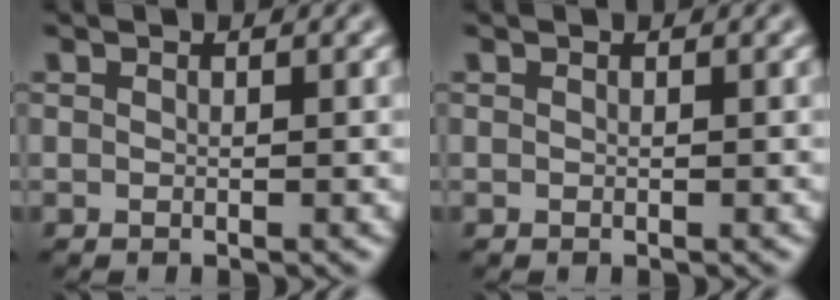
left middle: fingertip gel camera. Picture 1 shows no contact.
{"total": 0.0}